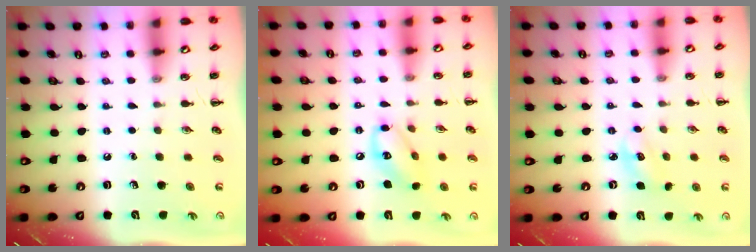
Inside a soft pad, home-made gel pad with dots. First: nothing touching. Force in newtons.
{"total": 10.2, "press": 10.1, "slide": 1.5}
{"total": 3.6, "press": 3.5, "slide": 0.9}